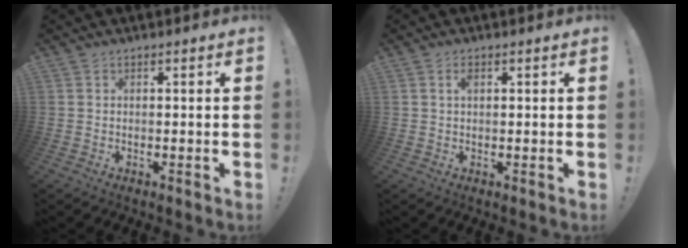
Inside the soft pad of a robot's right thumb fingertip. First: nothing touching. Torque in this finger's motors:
{"motor_torque": [0.04, 0.10, -0.19, -0.02, 0.13]}